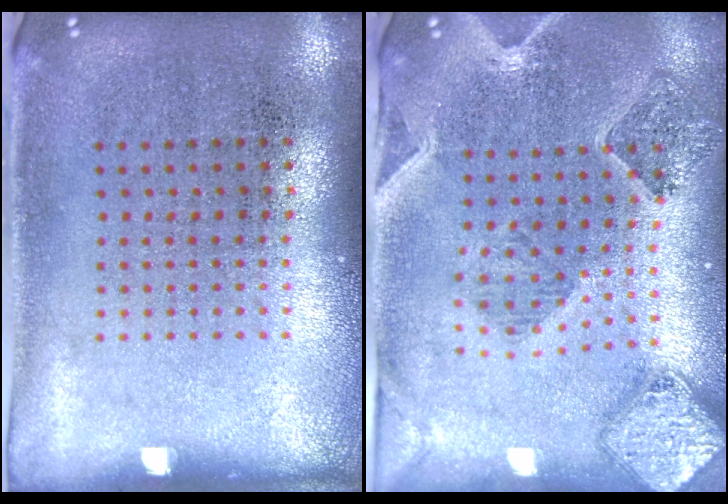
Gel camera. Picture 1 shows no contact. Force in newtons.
{"total": 1.5, "press": 1.4, "slide": 0.4}